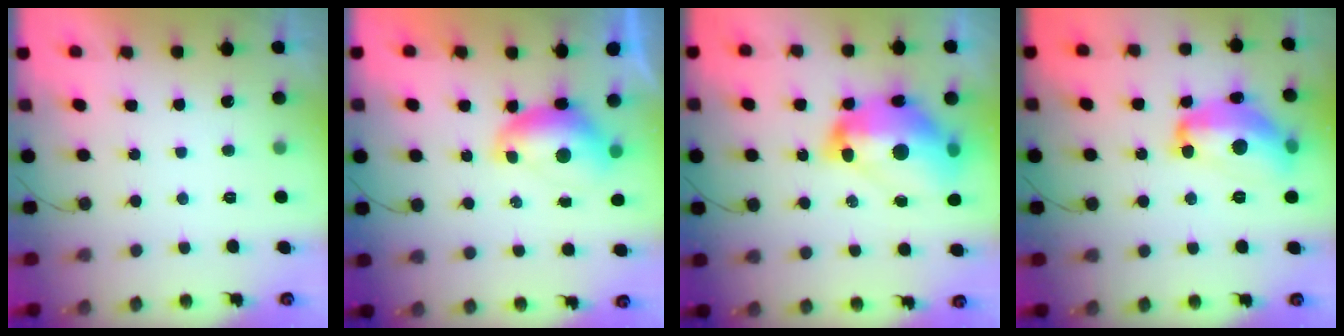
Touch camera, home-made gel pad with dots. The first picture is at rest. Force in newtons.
{"total": 7.5, "press": 7.5, "slide": 0.9}
{"total": 20.0, "press": 19.9, "slide": 1.4}
{"total": 17.0, "press": 17.0, "slide": 0.8}